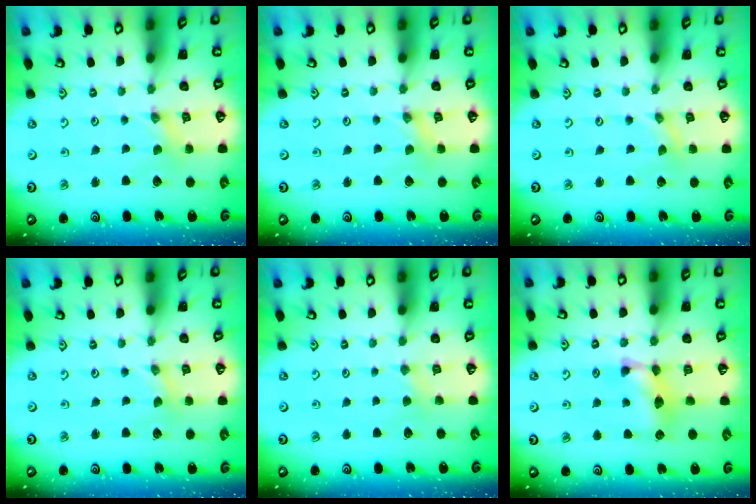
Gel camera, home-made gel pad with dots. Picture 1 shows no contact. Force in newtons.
{"total": 0.0}
{"total": 0.0}
{"total": 0.0}
{"total": 2.5, "press": 2.4, "slide": 0.4}
{"total": 10.0, "press": 10.0, "slide": 0.4}